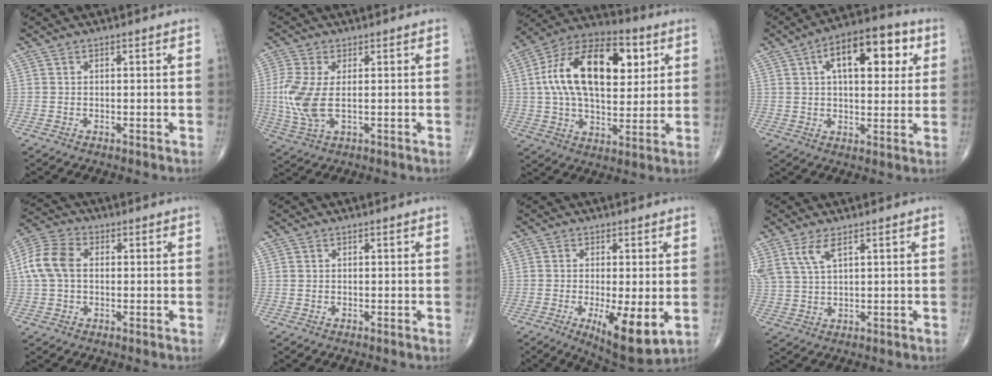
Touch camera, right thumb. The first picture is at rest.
{"total": 8.7, "force": [-0.4, 4.1, 7.7], "torque": [-0.200, -0.008, -0.006]}
{"total": 23.2, "force": [5.4, 12.9, 18.6], "torque": [-0.292, 0.007, 0.083]}
{"total": 15.9, "force": [5.1, 7.6, 12.9], "torque": [-0.156, 0.012, 0.069]}
{"total": 8.5, "force": [0.6, 5.8, 6.2], "torque": [-0.135, 0.023, 0.006]}
{"total": 0.0}
{"total": 10.3, "force": [-2.5, 3.0, 9.5], "torque": [-0.150, -0.026, -0.033]}
{"total": 5.0, "force": [2.8, 1.5, 3.9], "torque": [-0.095, -0.007, 0.064]}